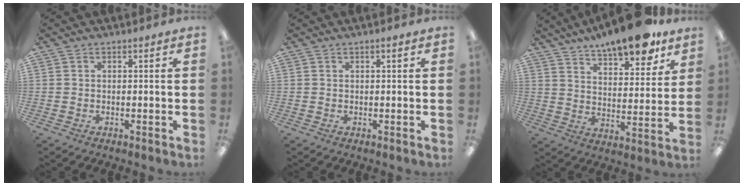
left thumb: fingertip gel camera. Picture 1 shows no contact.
{"total": 0.7, "force": [0.3, 0.1, 0.7], "torque": [-0.013, 0.001, 0.006]}
{"total": 13.1, "force": [10.9, 3.9, 6.1], "torque": [-0.086, -0.068, 0.188]}